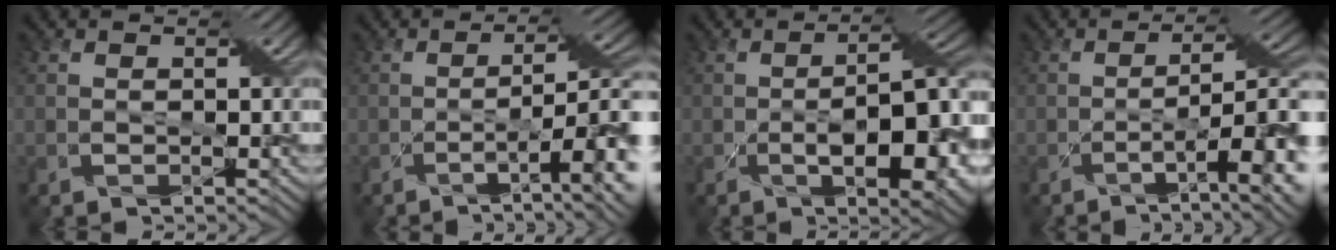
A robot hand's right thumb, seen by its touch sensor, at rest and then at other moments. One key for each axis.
{"total": 9.2, "fx": -2.6, "fy": 2.4, "fz": 8.5, "tx": -0.124, "ty": -0.007, "tz": -0.036}
{"total": 13.3, "fx": -3.1, "fy": 4.5, "fz": 12.1, "tx": -0.174, "ty": -0.011, "tz": -0.036}
{"total": 10.3, "fx": -3.4, "fy": 2.8, "fz": 9.3, "tx": -0.138, "ty": -0.006, "tz": -0.045}